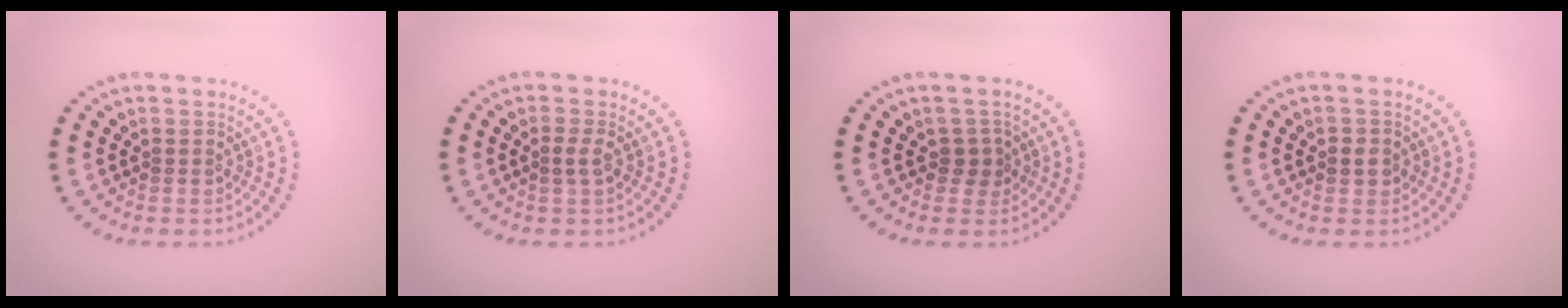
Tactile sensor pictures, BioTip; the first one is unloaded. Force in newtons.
{"total": 1.1, "press": 1.0, "slide": 0.5}
{"total": 1.5, "press": 1.2, "slide": 0.9}
{"total": 1.1, "press": 1.1, "slide": 0.4}